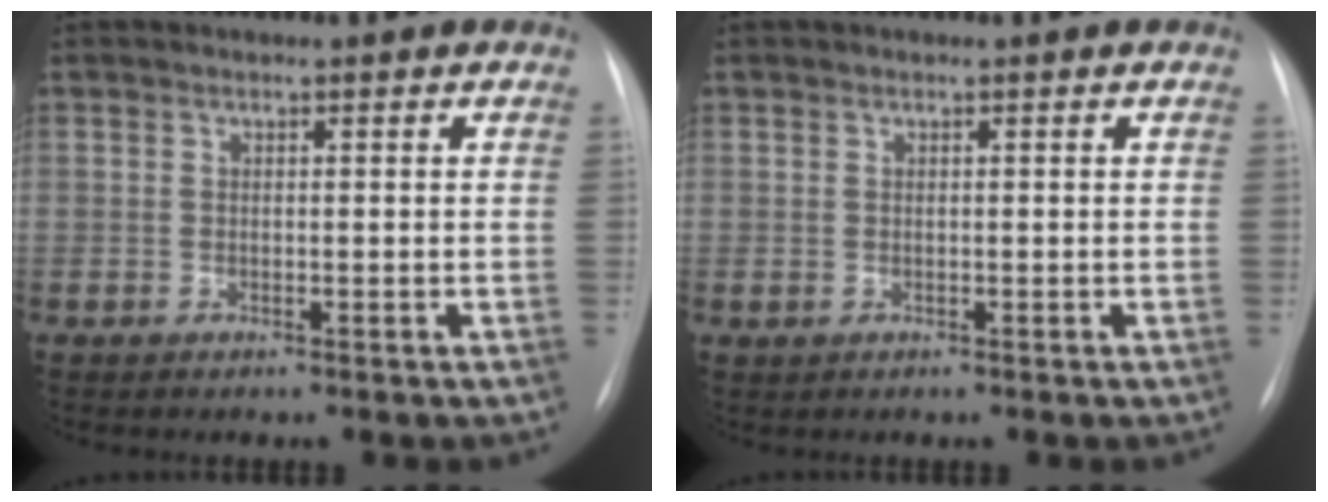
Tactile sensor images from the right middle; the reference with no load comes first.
{"total": 0.0}